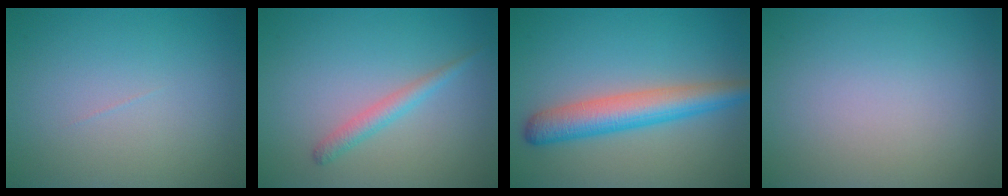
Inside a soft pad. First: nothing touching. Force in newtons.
{"total": 1.7, "press": 1.7, "slide": 0.1}
{"total": 5.2, "press": 5.2, "slide": 0.2}
{"total": 0.0}